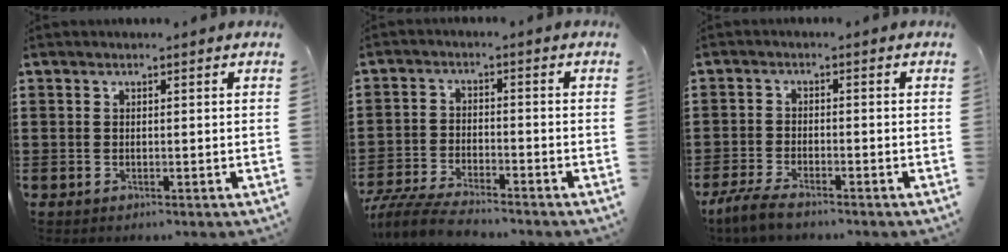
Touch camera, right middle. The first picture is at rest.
{"total": 5.5, "force": [-5.2, 0.5, 1.8], "torque": [-0.047, -0.004, -0.104]}
{"total": 3.5, "force": [-3.0, 0.6, 1.8], "torque": [-0.053, -0.007, -0.064]}